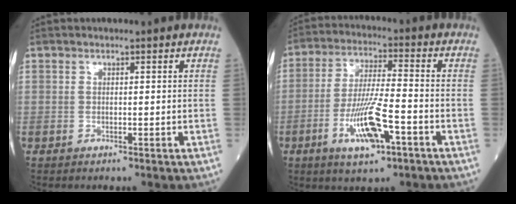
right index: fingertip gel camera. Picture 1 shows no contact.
{"total": 10.4, "force": [-4.4, 1.8, 9.3], "torque": [-0.182, -0.008, -0.076]}